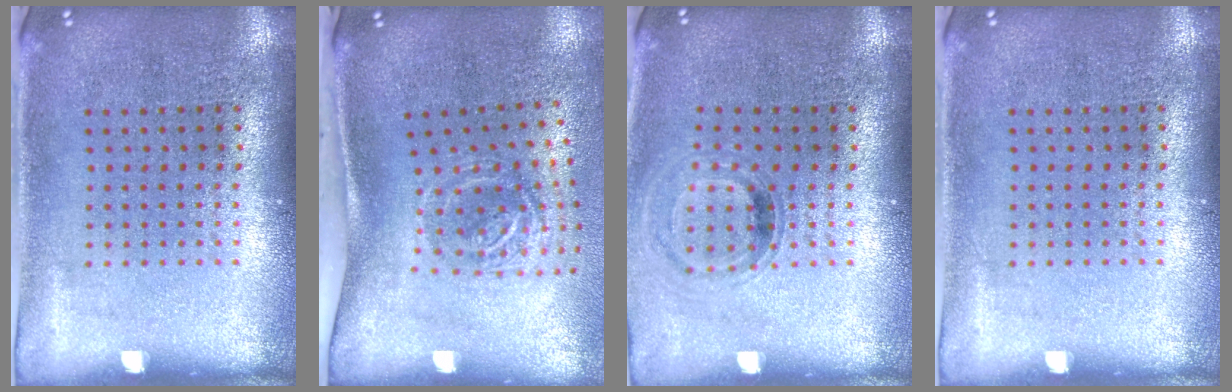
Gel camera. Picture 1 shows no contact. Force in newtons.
{"total": 2.0, "press": 1.3, "slide": 1.6}
{"total": 0.8, "press": 0.8, "slide": 0.2}
{"total": 0.0}